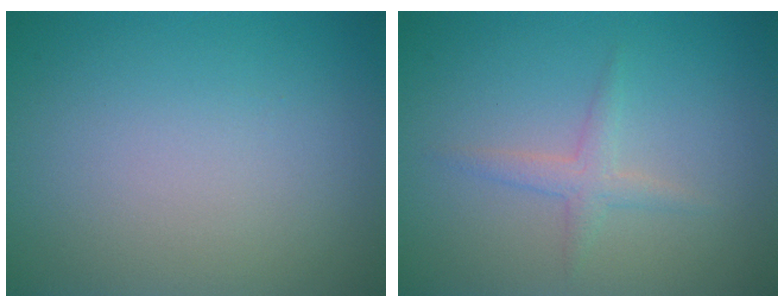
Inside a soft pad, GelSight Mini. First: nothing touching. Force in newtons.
{"total": 1.5, "press": 1.5, "slide": 0.1}